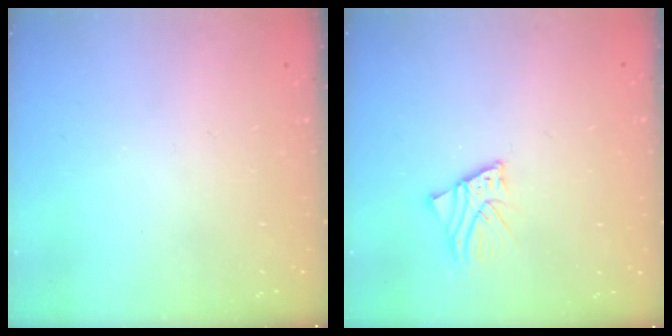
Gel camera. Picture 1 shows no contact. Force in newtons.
{"total": 2.8, "press": 2.7, "slide": 0.3}